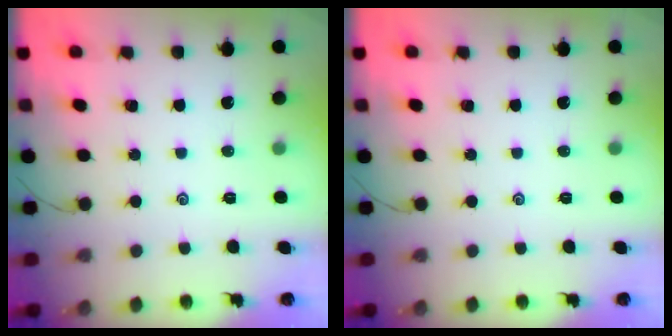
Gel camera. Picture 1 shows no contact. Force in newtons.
{"total": 0.0}